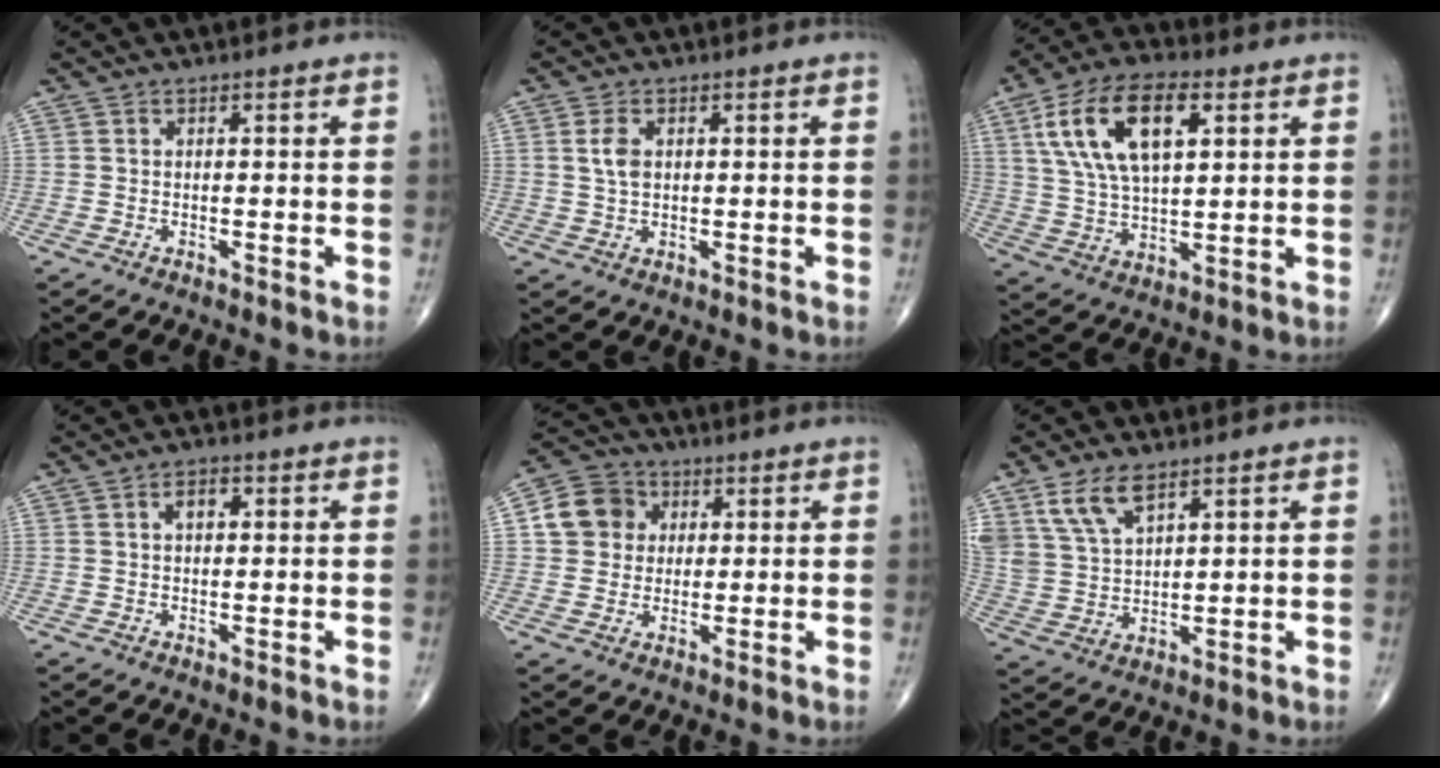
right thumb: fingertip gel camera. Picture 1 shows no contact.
{"total": 3.6, "force": [0.9, 2.1, 2.7], "torque": [-0.053, -0.001, 0.016]}
{"total": 16.5, "force": [5.9, 7.9, 13.3], "torque": [-0.244, -0.001, 0.108]}
{"total": 2.7, "force": [0.7, 1.6, 2.1], "torque": [-0.032, 0.007, 0.010]}
{"total": 8.8, "force": [1.8, 7.9, 3.5], "torque": [-0.043, 0.007, 0.021]}
{"total": 8.4, "force": [5.2, 3.9, 5.2], "torque": [-0.102, -0.014, 0.115]}